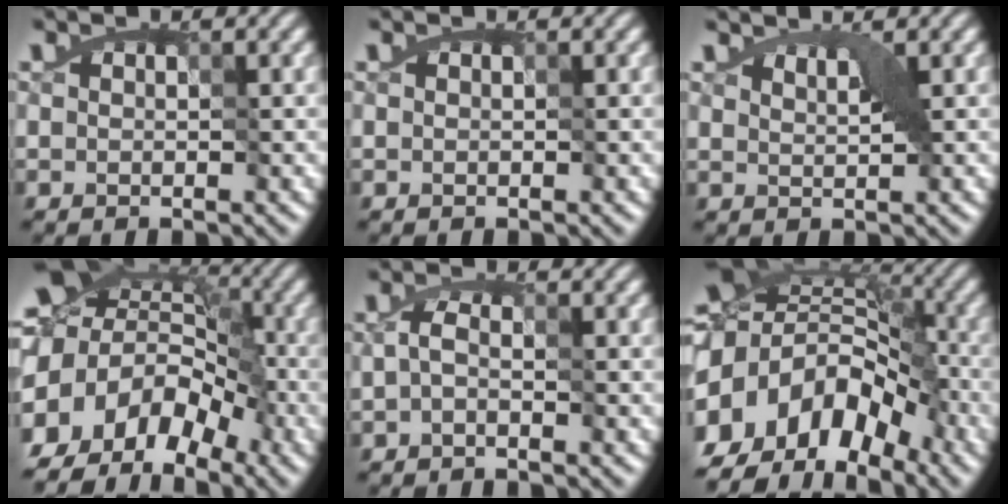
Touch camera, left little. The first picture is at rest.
{"total": 0.0}
{"total": 1.8, "force": [1.2, 0.7, 1.2], "torque": [-0.023, 0.007, 0.017]}
{"total": 12.6, "force": [-5.1, 9.3, 6.8], "torque": [-0.108, -0.019, -0.076]}
{"total": 1.9, "force": [-1.4, 0.8, 1.0], "torque": [-0.018, -0.005, -0.017]}
{"total": 14.9, "force": [-7.3, 10.0, 8.3], "torque": [-0.161, -0.010, -0.114]}